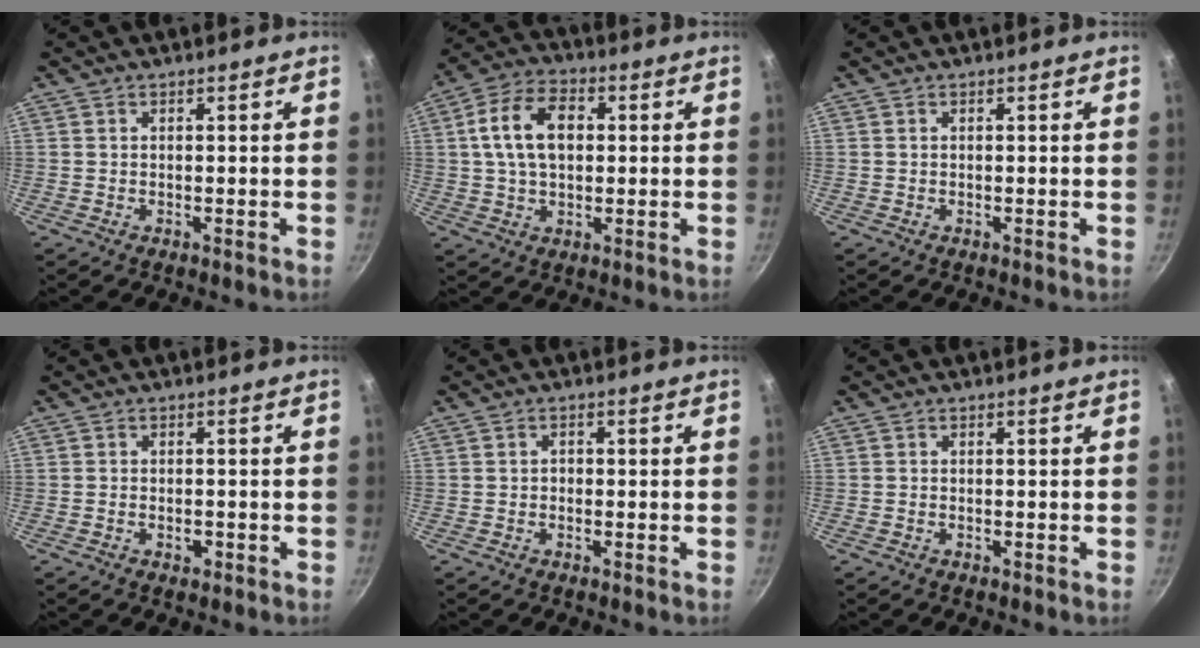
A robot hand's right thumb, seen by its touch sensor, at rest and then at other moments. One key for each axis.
{"total": 12.2, "fx": 2.0, "fy": 8.0, "fz": 9.1, "tx": -0.150, "ty": 0.017, "tz": 0.026}
{"total": 0.0}
{"total": 1.5, "fx": -0.7, "fy": 0.9, "fz": 0.9, "tx": -0.013, "ty": 0.005, "tz": -0.012}
{"total": 1.1, "fx": -0.1, "fy": 0.9, "fz": 0.6, "tx": -0.011, "ty": 0.005, "tz": -0.004}
{"total": 0.0}